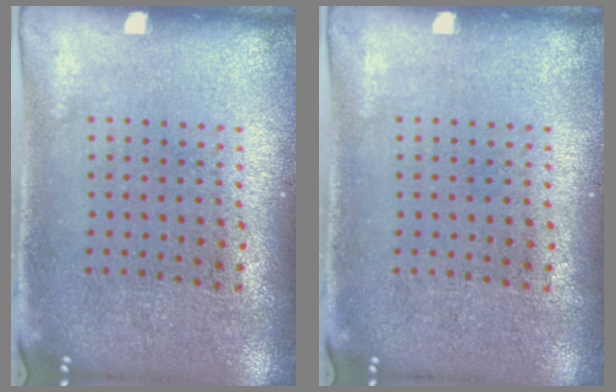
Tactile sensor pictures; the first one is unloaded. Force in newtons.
{"total": 0.0}